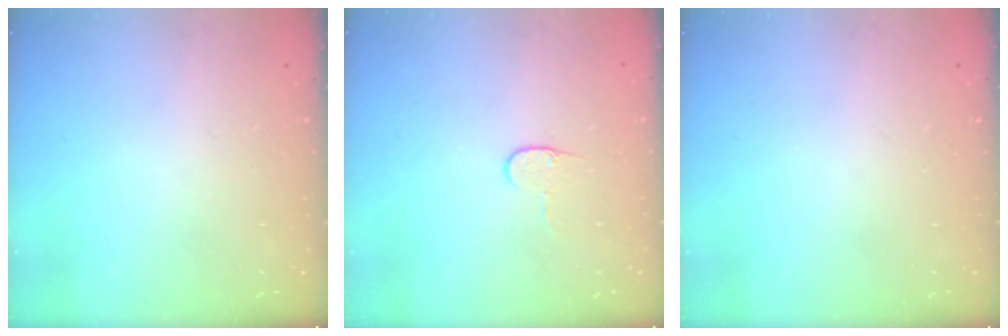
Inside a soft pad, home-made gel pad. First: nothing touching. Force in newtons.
{"total": 4.3, "press": 4.3, "slide": 0.4}
{"total": 0.0}